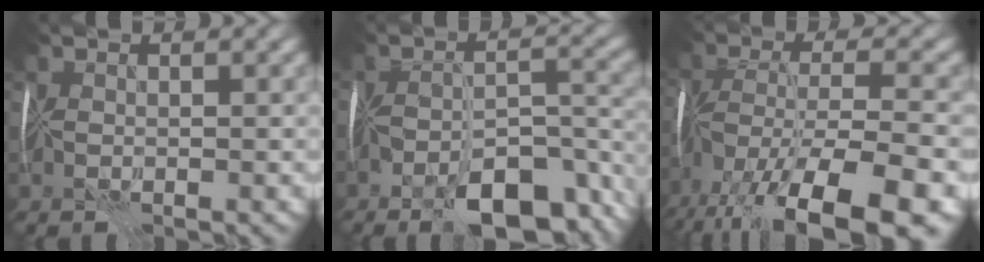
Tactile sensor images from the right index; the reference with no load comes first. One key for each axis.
{"total": 9.5, "fx": -6.3, "fy": 3.3, "fz": 6.2, "tx": -0.088, "ty": -0.006, "tz": -0.104}
{"total": 15.1, "fx": -10.1, "fy": 4.8, "fz": 10.1, "tx": -0.195, "ty": -0.023, "tz": -0.156}